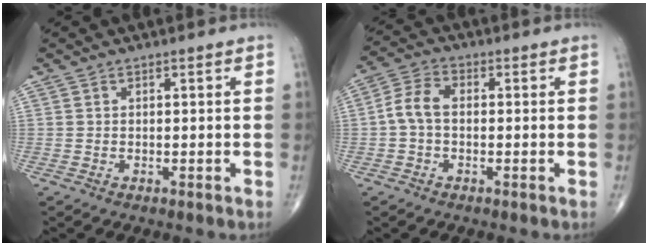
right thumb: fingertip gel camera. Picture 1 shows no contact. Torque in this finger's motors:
{"motor_torque": [0.06, 0.06, 0.31, -0.30, 0.06]}